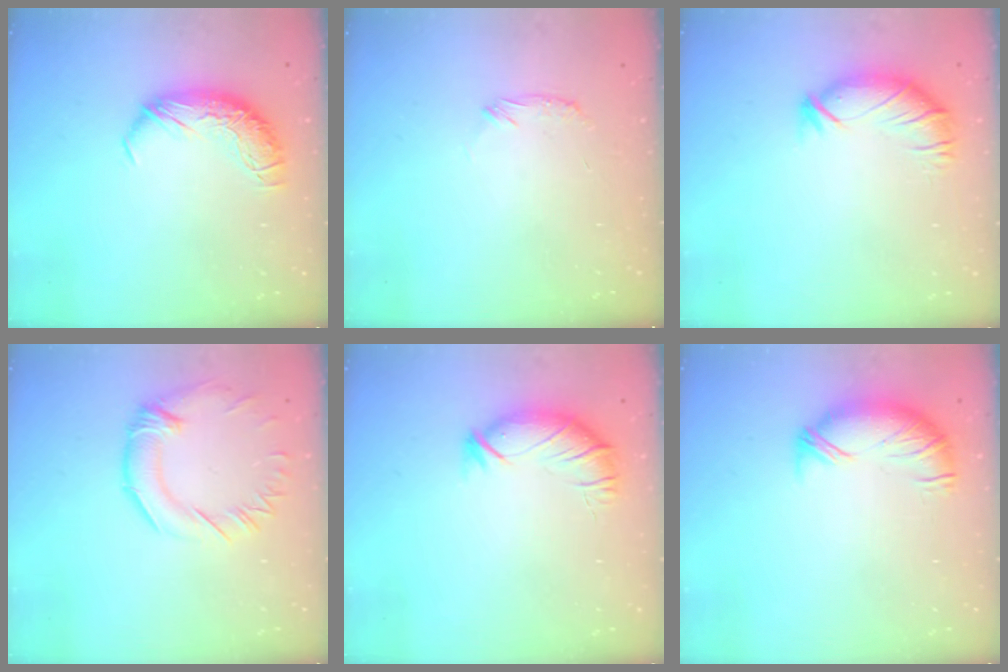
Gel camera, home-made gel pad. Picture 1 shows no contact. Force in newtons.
{"total": 6.6, "press": 6.5, "slide": 1.1}
{"total": 3.0, "press": 2.5, "slide": 1.7}
{"total": 1.3, "press": 0.4, "slide": 1.3}
{"total": 3.2, "press": 2.6, "slide": 2.0}
{"total": 3.2, "press": 2.5, "slide": 2.0}